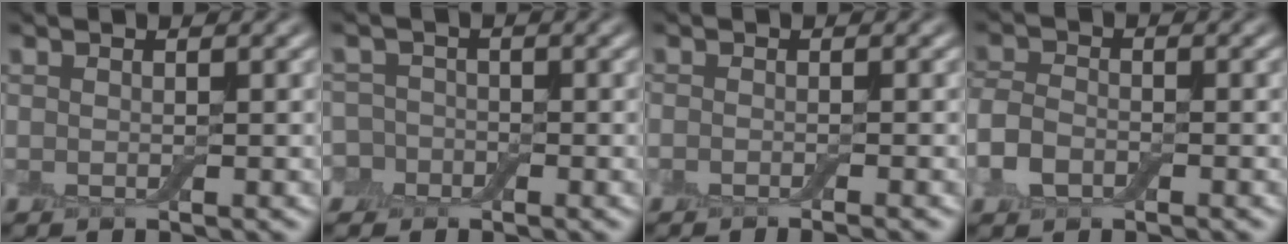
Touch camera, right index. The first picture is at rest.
{"total": 4.2, "force": [-1.8, 3.6, 1.3], "torque": [-0.002, 0.013, -0.063]}
{"total": 1.9, "force": [-1.3, 0.2, 1.3], "torque": [-0.019, -0.002, -0.022]}
{"total": 3.0, "force": [-1.5, 1.8, 1.8], "torque": [-0.038, 0.003, -0.040]}